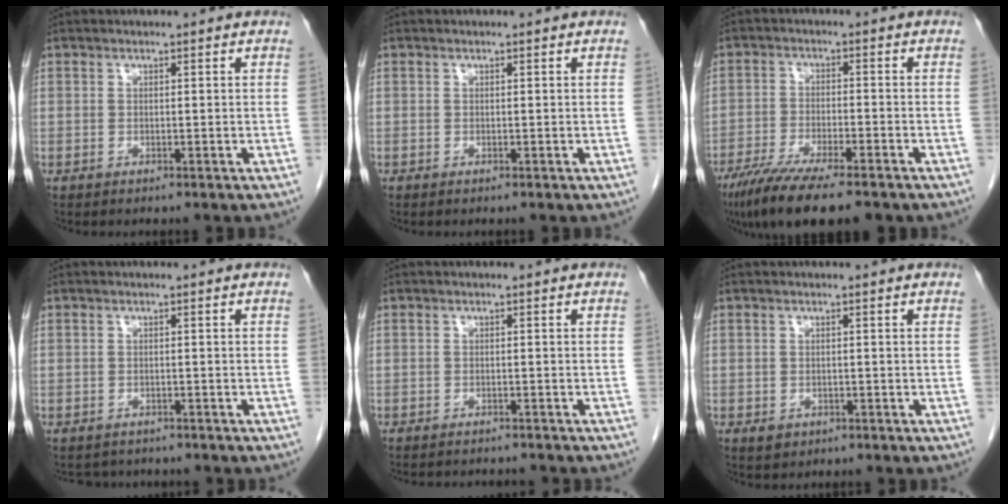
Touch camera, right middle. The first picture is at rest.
{"total": 0.0}
{"total": 12.6, "force": [-9.4, 2.1, 8.1], "torque": [-0.134, -0.029, -0.151]}
{"total": 2.7, "force": [-2.4, 1.2, -0.2], "torque": [0.002, 0.000, -0.034]}
{"total": 5.1, "force": [-4.9, 0.6, 1.3], "torque": [-0.011, -0.007, -0.069]}
{"total": 1.6, "force": [-0.8, 1.3, 0.6], "torque": [-0.009, 0.002, -0.004]}